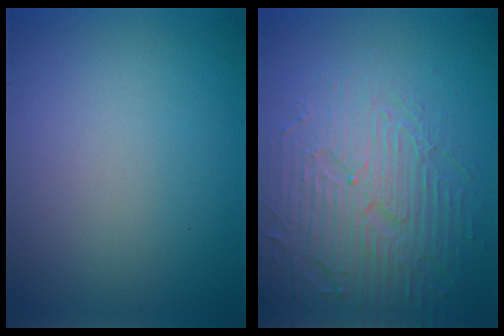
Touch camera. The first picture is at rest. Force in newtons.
{"total": 6.2, "press": 5.2, "slide": 3.4}